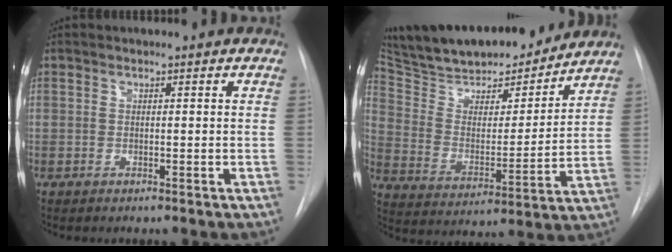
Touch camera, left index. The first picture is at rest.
{"total": 22.6, "force": [20.1, 5.3, 8.9], "torque": [-0.157, -0.002, 0.314]}